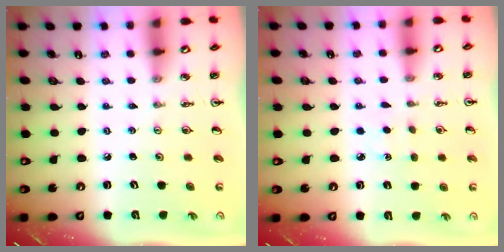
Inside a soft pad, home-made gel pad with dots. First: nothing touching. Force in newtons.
{"total": 1.5, "press": 1.5, "slide": 0.2}